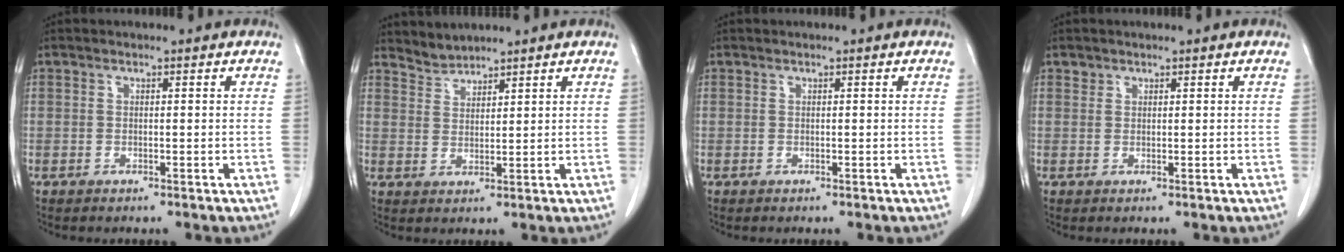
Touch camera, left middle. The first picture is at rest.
{"total": 2.6, "force": [2.5, 0.2, -0.6], "torque": [0.008, 0.002, 0.055]}
{"total": 0.0}
{"total": 0.8, "force": [0.6, 0.5, 0.0], "torque": [0.006, 0.001, 0.008]}